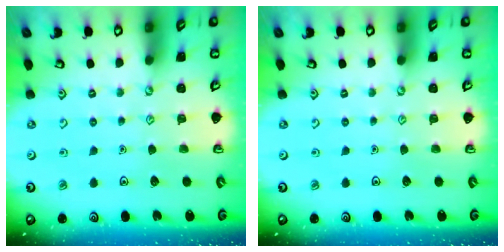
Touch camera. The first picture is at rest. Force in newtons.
{"total": 0.0}